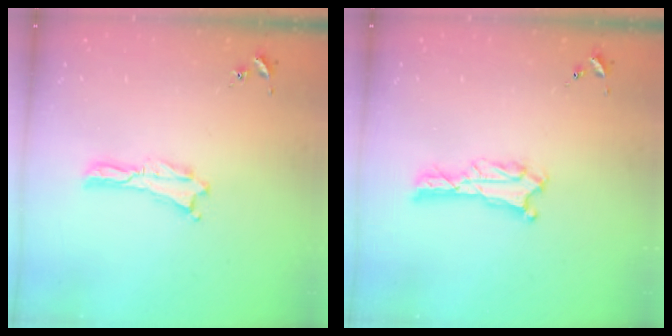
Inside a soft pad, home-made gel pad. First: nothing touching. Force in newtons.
{"total": 0.7, "press": 0.7, "slide": 0.1}